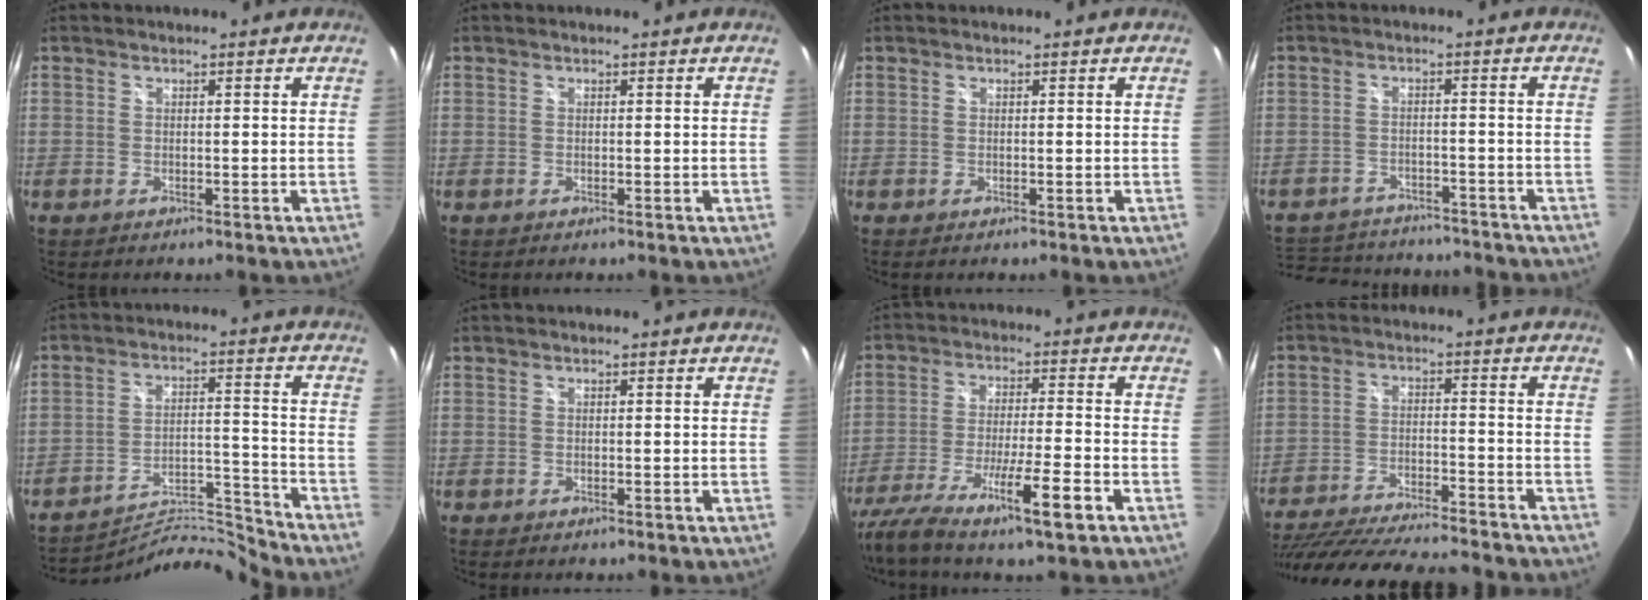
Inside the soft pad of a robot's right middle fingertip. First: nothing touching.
{"total": 0.0}
{"total": 0.0}
{"total": 18.6, "force": [-15.7, 7.4, 6.8], "torque": [-0.154, 0.013, -0.211]}
{"total": 10.1, "force": [-9.9, -1.8, -1.0], "torque": [0.002, 0.029, -0.169]}
{"total": 0.0}
{"total": 15.0, "force": [-10.2, 1.0, 11.0], "torque": [-0.222, -0.038, -0.176]}
{"total": 24.8, "force": [-21.4, 4.3, 11.8], "torque": [-0.227, -0.050, -0.323]}